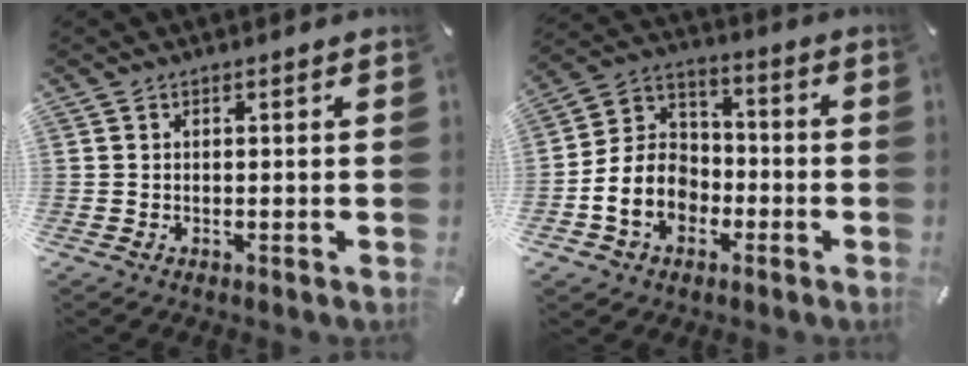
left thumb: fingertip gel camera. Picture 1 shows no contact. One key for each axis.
{"total": 11.9, "fx": -3.9, "fy": 9.6, "fz": 5.7, "tx": -0.137, "ty": 0.018, "tz": -0.073}